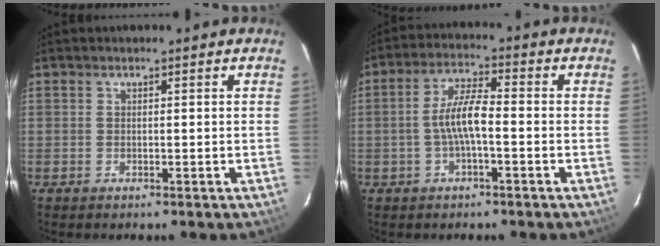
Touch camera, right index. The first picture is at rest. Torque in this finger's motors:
{"motor_torque": [0.67, -0.08, 0.52, 0.15]}